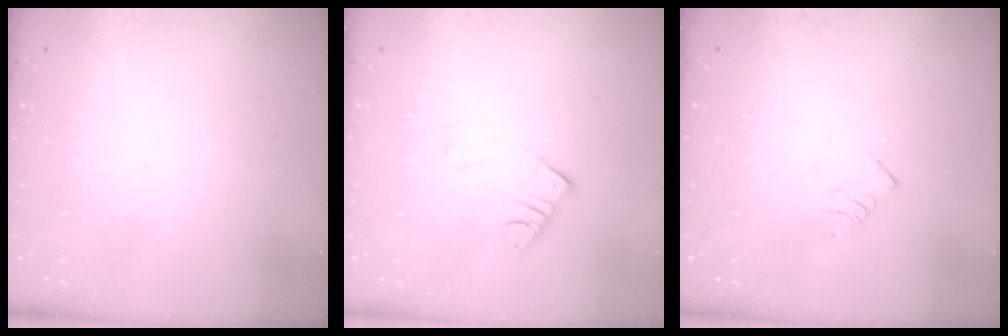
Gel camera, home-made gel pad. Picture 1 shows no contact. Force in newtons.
{"total": 3.5, "press": 3.5, "slide": 0.4}
{"total": 3.4, "press": 3.4, "slide": 0.2}